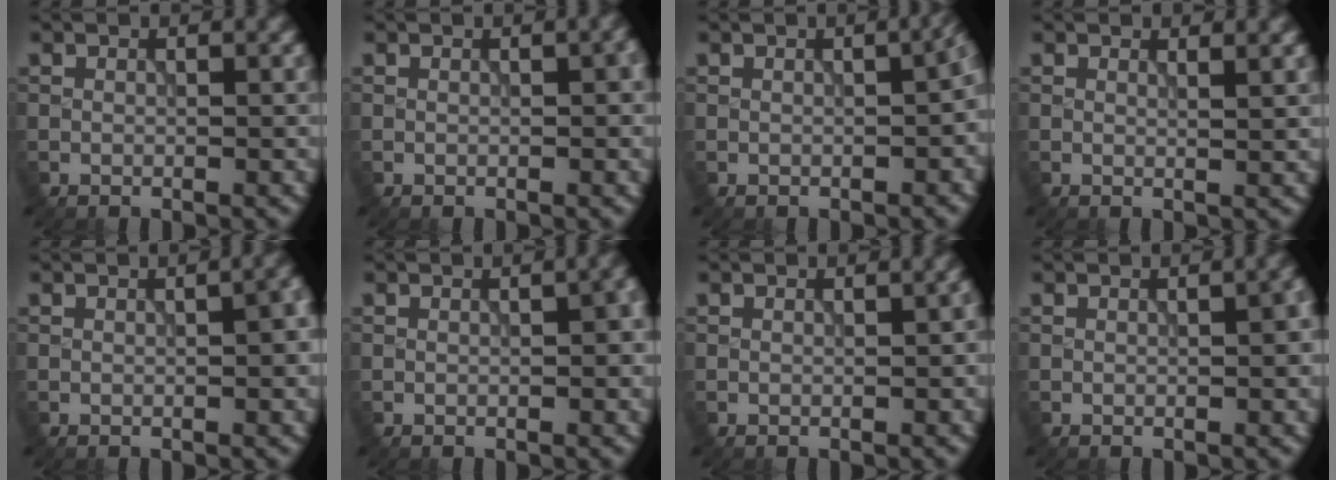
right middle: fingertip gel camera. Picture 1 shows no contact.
{"total": 1.5, "force": [0.0, 0.7, 1.3], "torque": [-0.015, 0.000, 0.004]}
{"total": 4.0, "force": [-0.4, 1.6, 3.6], "torque": [-0.039, -0.006, 0.003]}
{"total": 1.5, "force": [1.2, 0.4, 0.8], "torque": [-0.001, -0.001, 0.009]}
{"total": 4.0, "force": [-0.1, 1.7, 3.7], "torque": [-0.025, 0.004, 0.008]}
{"total": 2.7, "force": [-0.1, 1.2, 2.5], "torque": [-0.025, 0.000, 0.009]}
{"total": 1.3, "force": [0.0, 0.6, 1.1], "torque": [-0.011, -0.001, 0.005]}
{"total": 2.5, "force": [-0.1, 0.9, 2.3], "torque": [-0.022, 0.002, 0.009]}